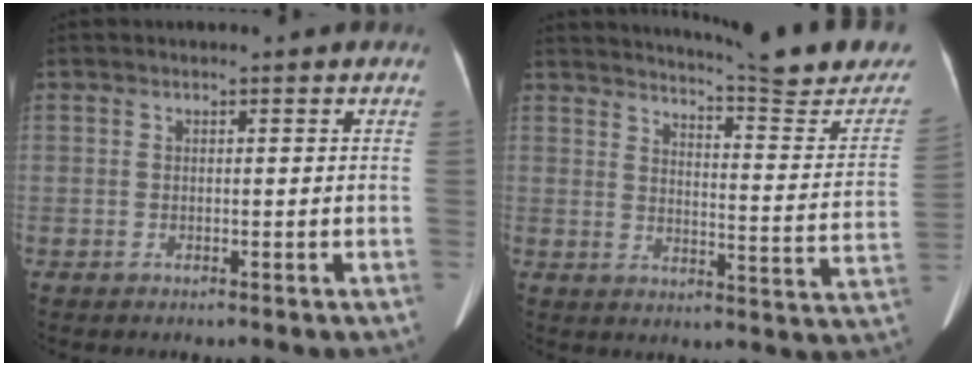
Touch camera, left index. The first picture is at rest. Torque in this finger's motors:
{"motor_torque": [0.73, -1.41, 0.05, 0.05]}